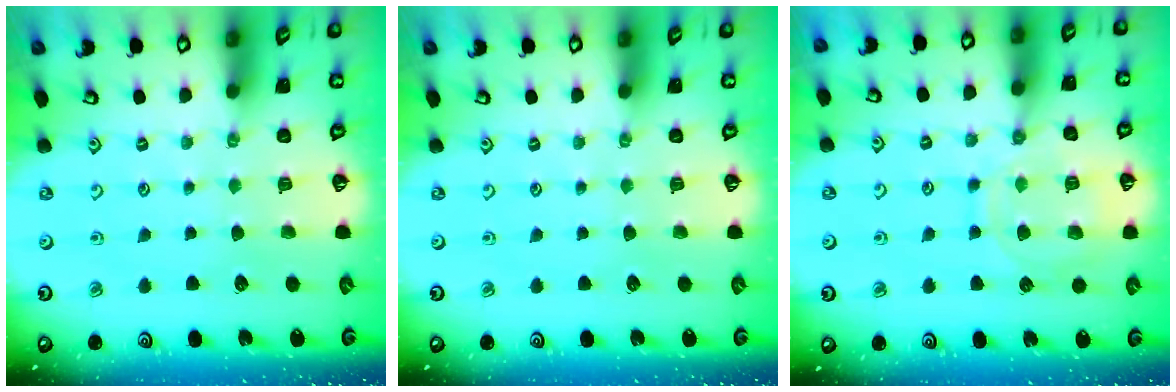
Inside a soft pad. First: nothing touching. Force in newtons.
{"total": 0.0}
{"total": 12.6, "press": 12.5, "slide": 1.1}